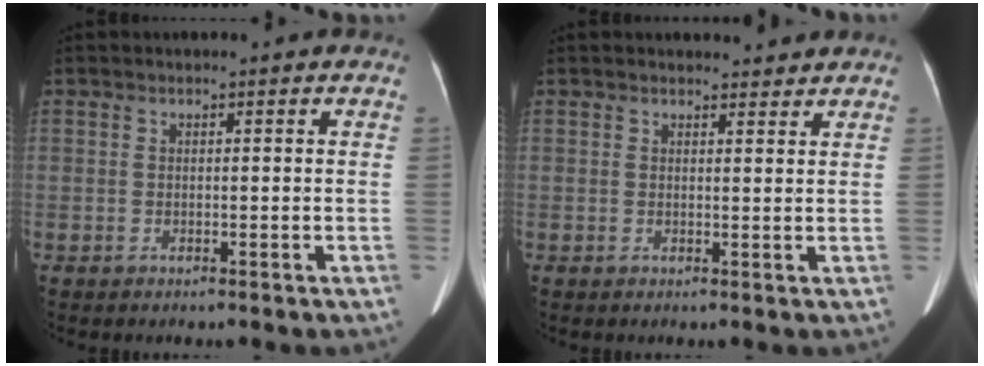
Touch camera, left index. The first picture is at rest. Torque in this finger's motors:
{"motor_torque": [0.02, -0.06, 0.01, 0.00]}